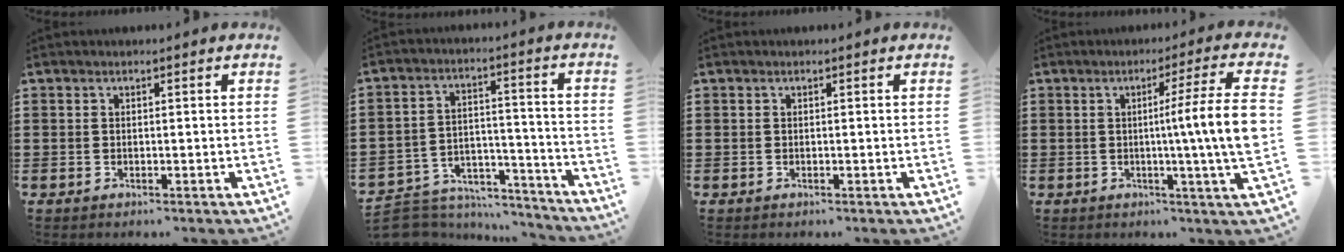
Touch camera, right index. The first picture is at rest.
{"total": 6.8, "force": [-6.2, 2.4, 1.2], "torque": [-0.038, 0.016, -0.126]}
{"total": 0.0}
{"total": 10.9, "force": [0.0, -0.7, 10.9], "torque": [-0.169, -0.019, -0.010]}